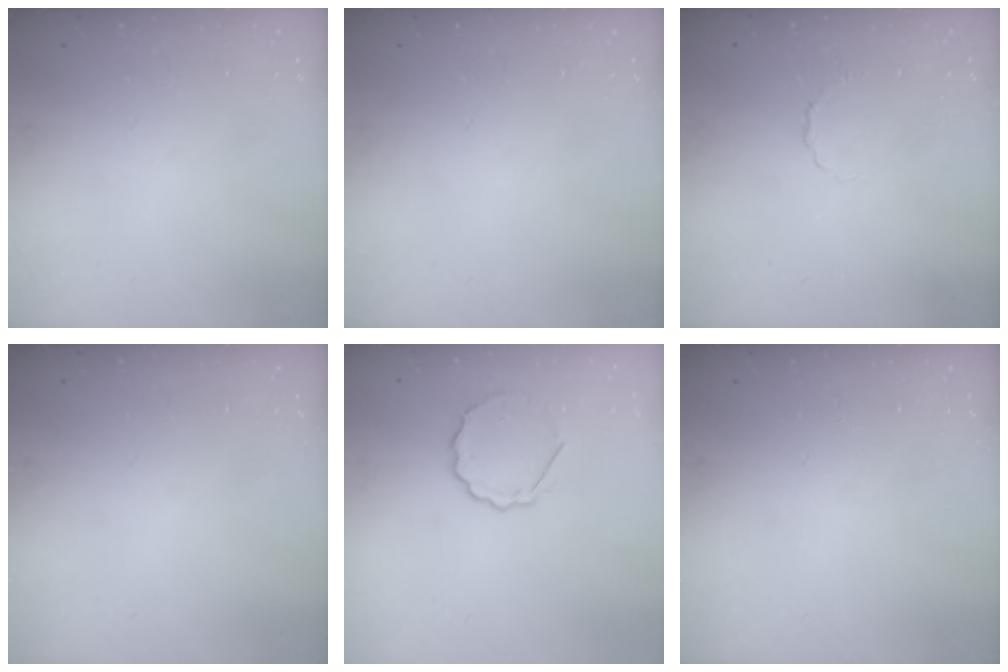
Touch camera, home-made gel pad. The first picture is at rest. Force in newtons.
{"total": 0.0}
{"total": 2.6, "press": 2.4, "slide": 1.0}
{"total": 0.0}
{"total": 7.1, "press": 6.9, "slide": 1.6}
{"total": 0.0}